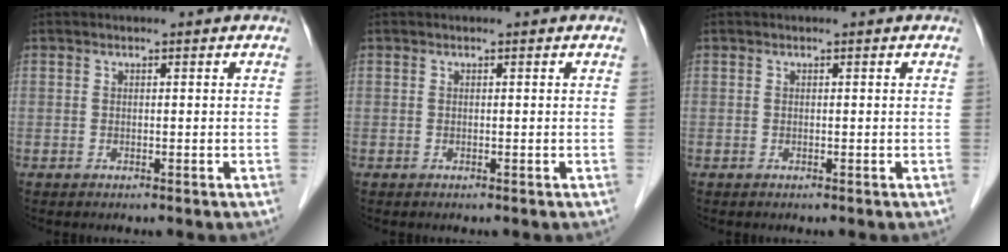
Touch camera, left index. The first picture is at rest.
{"total": 0.0}
{"total": 0.0}